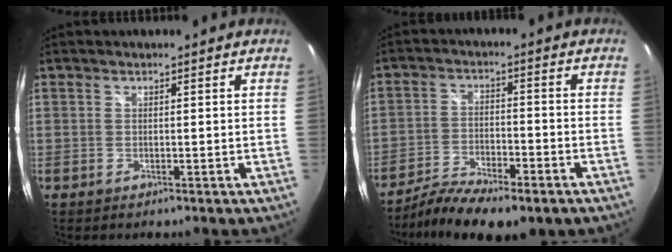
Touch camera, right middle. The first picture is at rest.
{"total": 12.3, "force": [-9.0, 3.9, 7.4], "torque": [-0.160, -0.035, -0.158]}